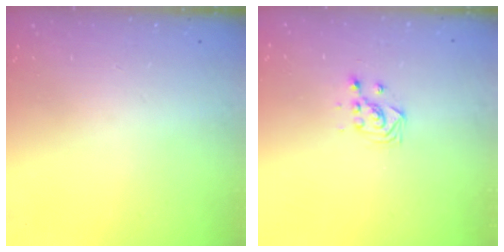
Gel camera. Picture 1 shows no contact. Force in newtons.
{"total": 2.9, "press": 2.9, "slide": 0.4}